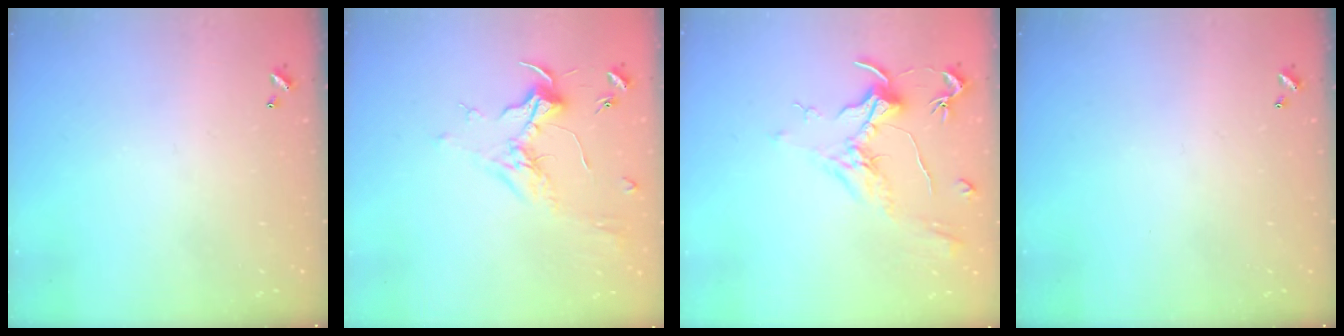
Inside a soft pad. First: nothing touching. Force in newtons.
{"total": 1.8, "press": 1.7, "slide": 0.7}
{"total": 2.0, "press": 1.8, "slide": 0.8}
{"total": 0.0}